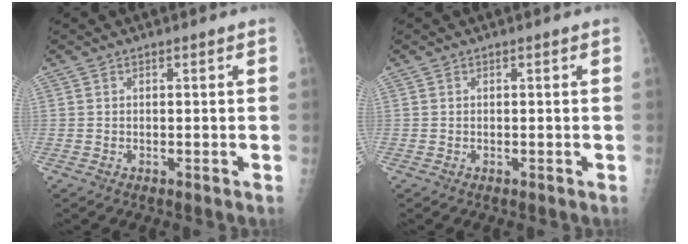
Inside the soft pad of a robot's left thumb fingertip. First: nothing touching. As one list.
[{"total": 0.0}]